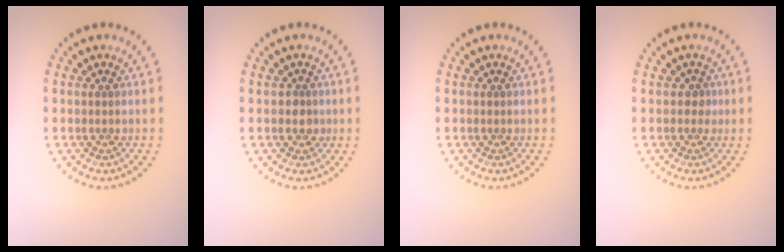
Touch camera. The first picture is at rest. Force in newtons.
{"total": 1.4, "press": 1.2, "slide": 0.7}
{"total": 0.0}
{"total": 0.9, "press": 0.7, "slide": 0.6}